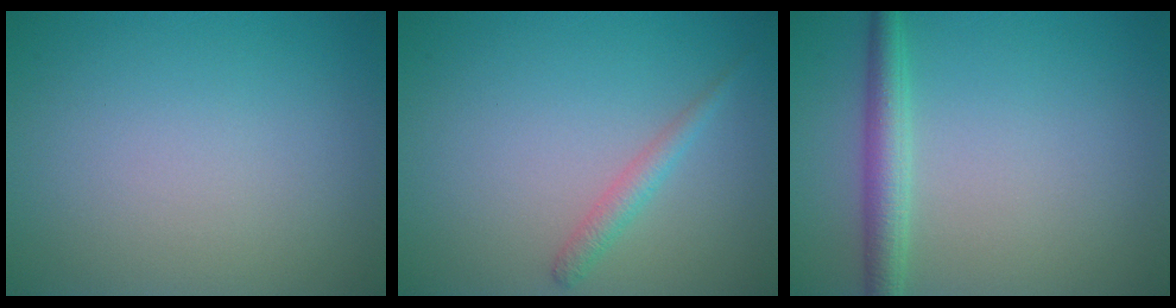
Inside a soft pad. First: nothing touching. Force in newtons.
{"total": 1.6, "press": 1.6, "slide": 0.0}
{"total": 2.8, "press": 2.8, "slide": 0.1}